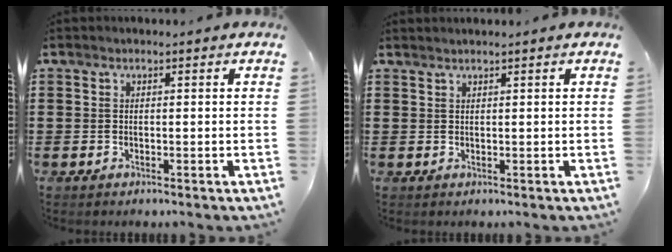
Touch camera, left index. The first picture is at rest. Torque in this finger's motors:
{"motor_torque": [0.97, 0.68, 0.51, 0.04]}